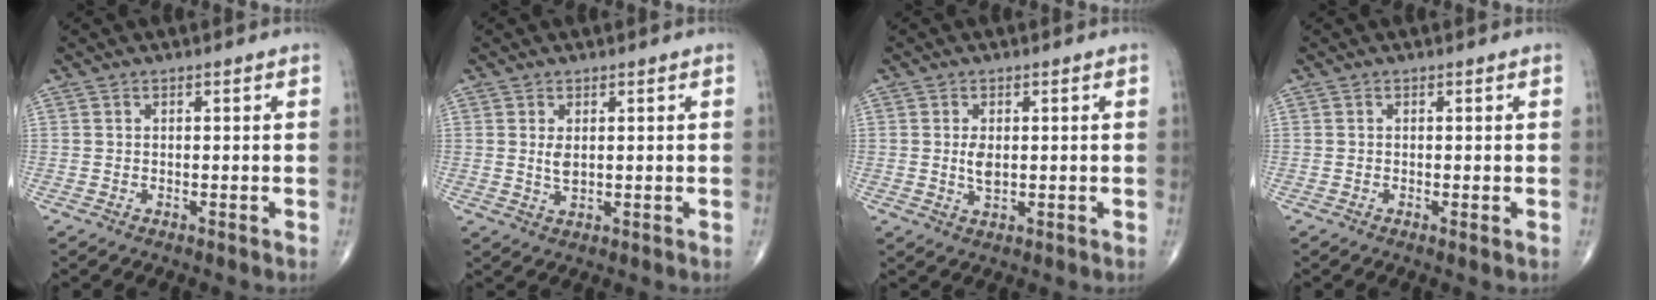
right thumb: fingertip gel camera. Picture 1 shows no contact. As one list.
[{"total": 2.4, "force": [0.5, 1.2, 2.0], "torque": [-0.035, -0.008, 0.014]}, {"total": 3.0, "force": [0.2, 1.6, 2.6], "torque": [-0.046, -0.006, 0.006]}, {"total": 0.6, "force": [-0.1, 0.0, 0.6], "torque": [-0.015, -0.004, -0.004]}]